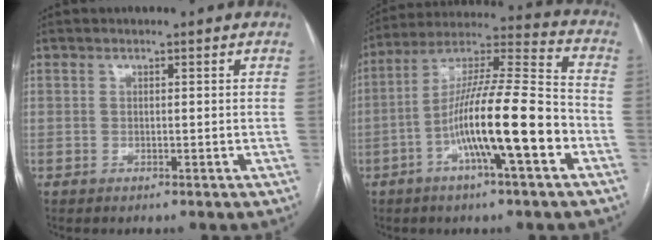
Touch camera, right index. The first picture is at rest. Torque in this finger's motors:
{"motor_torque": [1.44, -0.70, 0.86, 0.21]}